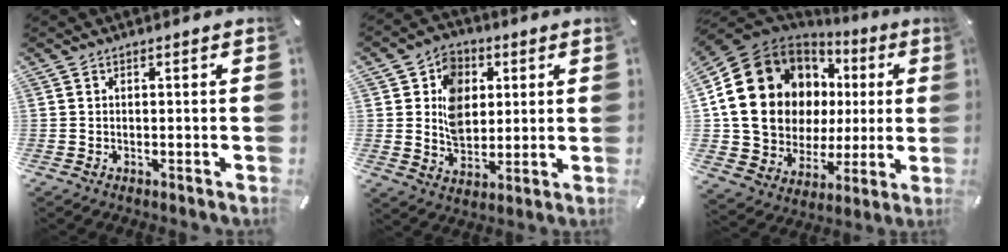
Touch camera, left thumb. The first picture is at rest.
{"total": 10.6, "force": [2.2, 8.9, 5.4], "torque": [-0.083, 0.006, 0.044]}
{"total": 20.4, "force": [4.8, 16.6, 10.9], "torque": [-0.200, -0.043, 0.109]}